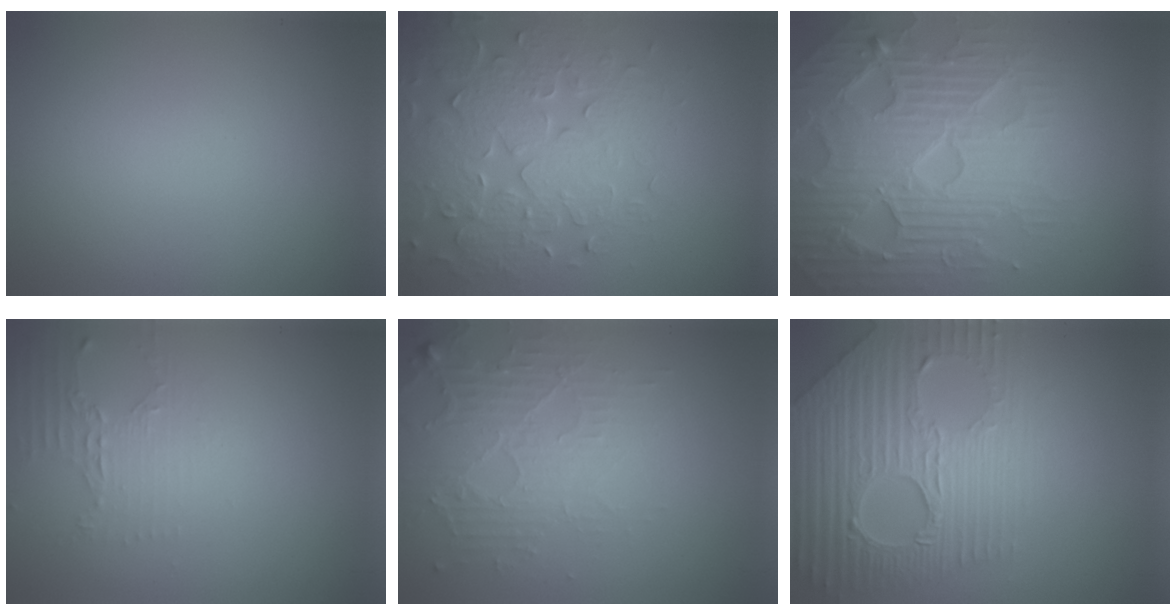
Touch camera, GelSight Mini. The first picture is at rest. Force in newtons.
{"total": 6.7, "press": 5.6, "slide": 3.7}
{"total": 7.6, "press": 7.4, "slide": 1.6}
{"total": 2.1, "press": 1.5, "slide": 1.4}
{"total": 5.2, "press": 3.3, "slide": 4.0}
{"total": 9.0, "press": 6.2, "slide": 6.6}